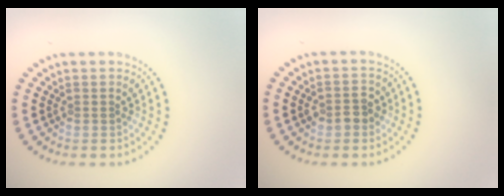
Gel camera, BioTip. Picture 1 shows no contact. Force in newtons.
{"total": 2.1, "press": 2.1, "slide": 0.2}